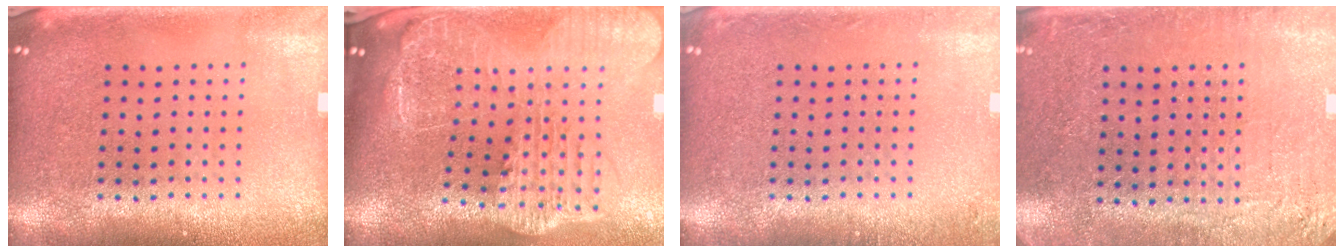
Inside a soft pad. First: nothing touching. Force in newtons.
{"total": 3.8, "press": 3.0, "slide": 2.3}
{"total": 1.1, "press": 1.1, "slide": 0.1}
{"total": 2.9, "press": 2.7, "slide": 1.0}